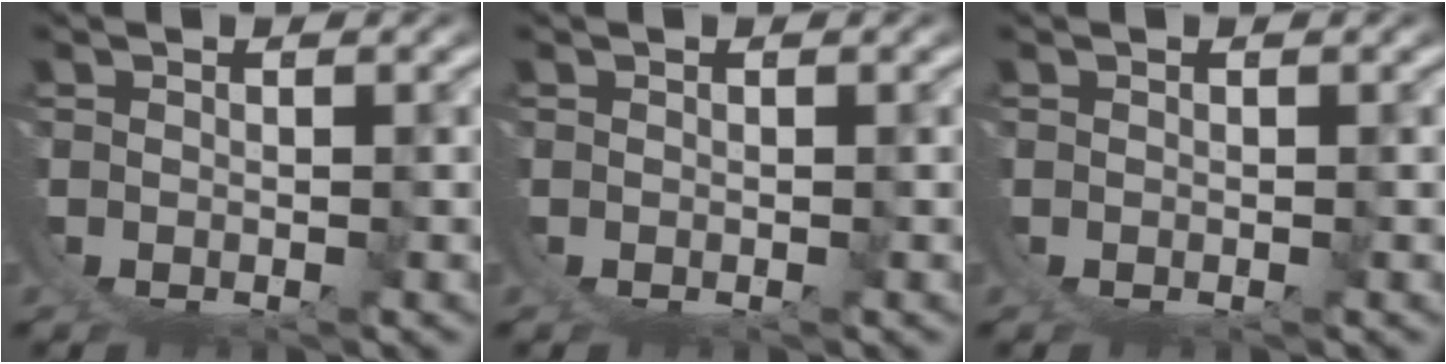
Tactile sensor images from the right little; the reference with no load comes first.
{"total": 0.0}
{"total": 0.0}